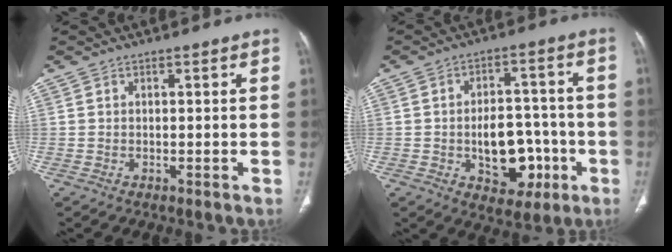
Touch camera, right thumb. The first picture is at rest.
{"total": 12.2, "force": [-3.1, 8.0, 8.7], "torque": [-0.087, 0.032, -0.033]}